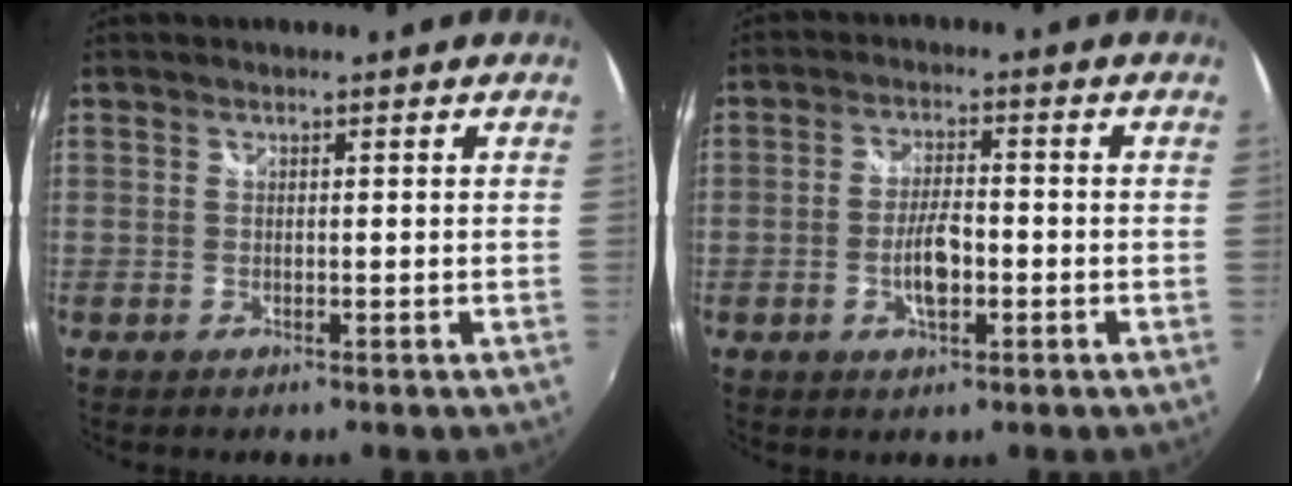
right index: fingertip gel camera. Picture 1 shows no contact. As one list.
[{"total": 5.6, "force": [-1.8, 2.0, 4.9], "torque": [-0.099, 0.002, -0.031]}]